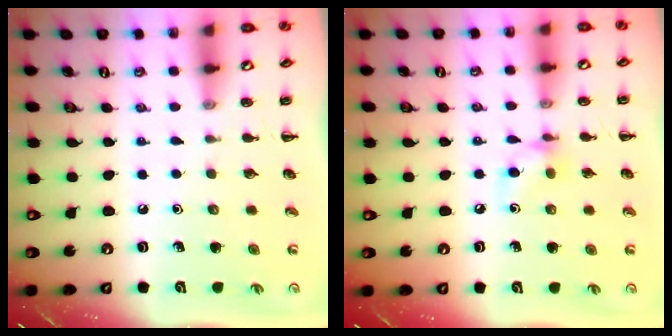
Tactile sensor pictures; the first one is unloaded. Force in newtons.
{"total": 6.9, "press": 6.8, "slide": 1.0}